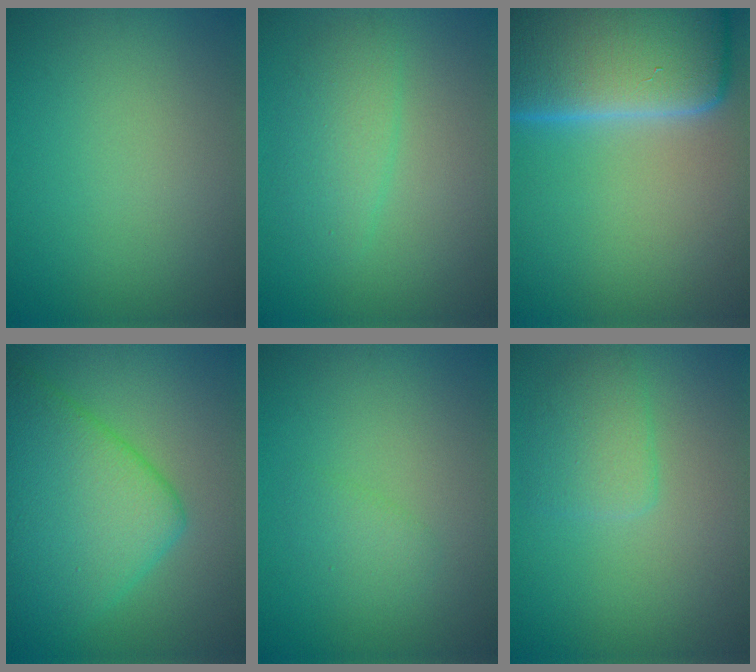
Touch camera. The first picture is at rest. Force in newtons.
{"total": 2.6, "press": 2.6, "slide": 0.1}
{"total": 19.1, "press": 19.1, "slide": 1.9}
{"total": 9.4, "press": 9.4, "slide": 0.2}
{"total": 1.3, "press": 1.3, "slide": 0.1}
{"total": 2.4, "press": 2.4, "slide": 0.2}